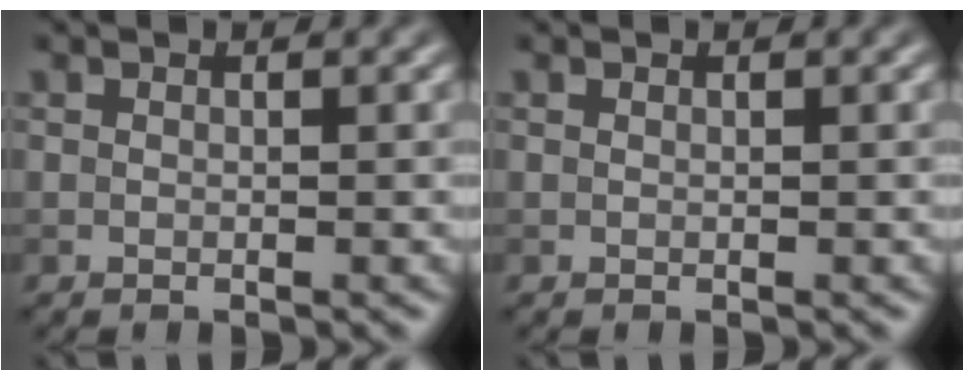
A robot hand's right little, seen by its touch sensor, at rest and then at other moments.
{"total": 0.0}